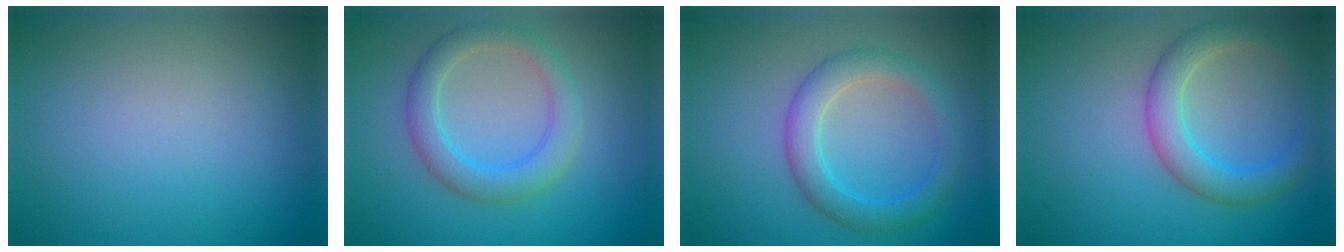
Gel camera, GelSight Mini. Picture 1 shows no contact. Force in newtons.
{"total": 3.7, "press": 3.7, "slide": 0.2}
{"total": 3.9, "press": 3.9, "slide": 0.1}
{"total": 4.0, "press": 4.0, "slide": 0.2}